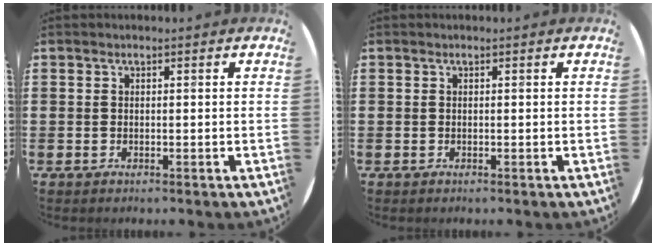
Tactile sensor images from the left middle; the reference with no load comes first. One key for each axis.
{"total": 0.0}